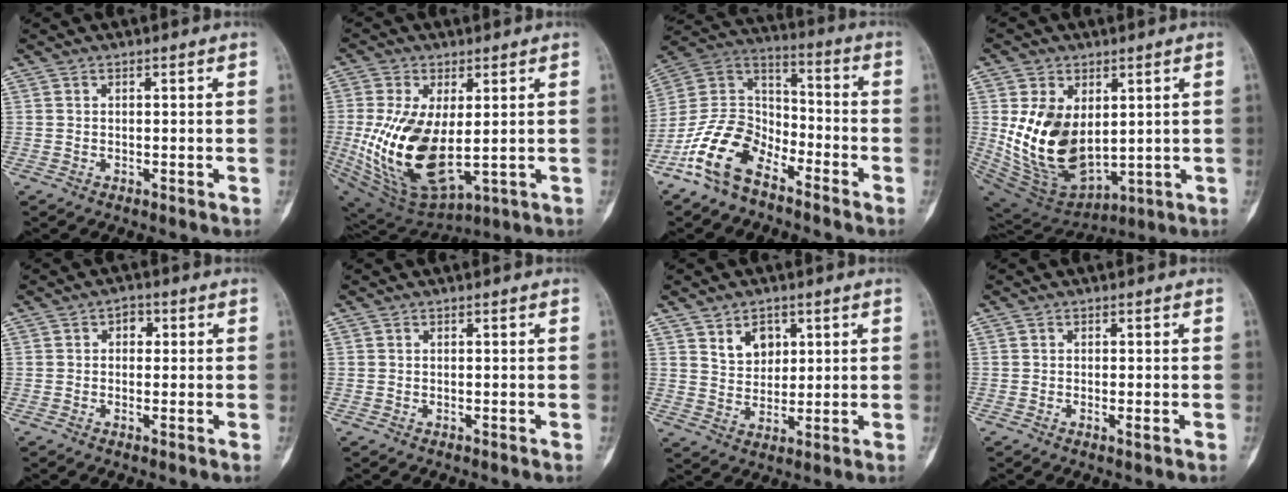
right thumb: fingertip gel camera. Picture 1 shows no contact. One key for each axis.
{"total": 18.1, "fx": -0.4, "fy": 9.2, "fz": 15.6, "tx": -0.302, "ty": -0.019, "tz": 0.020}
{"total": 14.4, "fx": -9.2, "fy": 7.9, "fz": 7.7, "tx": -0.137, "ty": 0.075, "tz": -0.187}
{"total": 16.7, "fx": 2.2, "fy": 10.7, "fz": 12.7, "tx": -0.207, "ty": -0.023, "tz": 0.070}
{"total": 2.8, "fx": 0.5, "fy": 2.1, "fz": 1.9, "tx": -0.014, "ty": 0.004, "tz": 0.001}
{"total": 0.0}
{"total": 5.9, "fx": 2.8, "fy": 4.3, "fz": 3.0, "tx": -0.025, "ty": -0.021, "tz": 0.054}
{"total": 1.1, "fx": -0.3, "fy": 0.3, "fz": 1.1, "tx": -0.022, "ty": -0.004, "tz": -0.007}